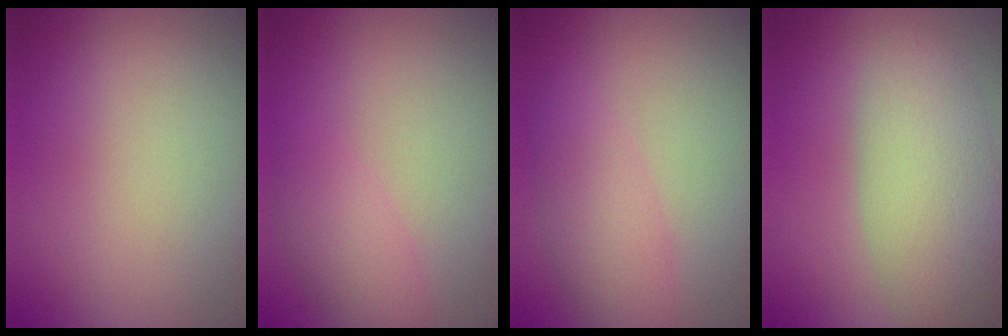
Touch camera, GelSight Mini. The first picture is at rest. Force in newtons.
{"total": 2.2, "press": 2.2, "slide": 0.2}
{"total": 2.8, "press": 2.8, "slide": 0.1}
{"total": 5.8, "press": 5.8, "slide": 0.1}